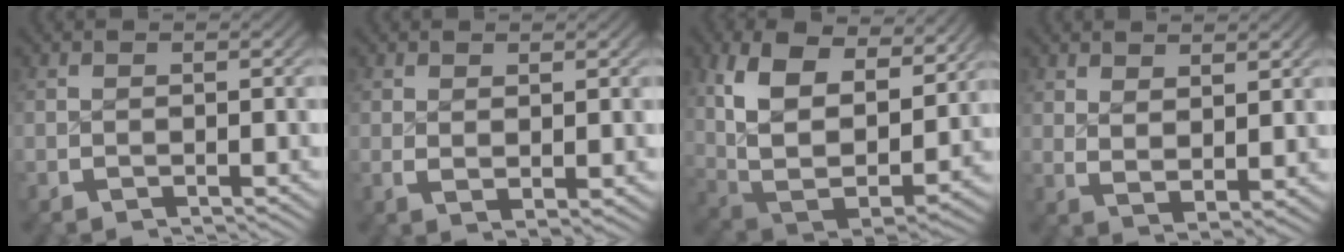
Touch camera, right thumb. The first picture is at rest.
{"total": 1.4, "force": [0.8, 0.5, 1.0], "torque": [-0.019, -0.008, 0.022]}
{"total": 13.5, "force": [0.8, 9.5, 9.6], "torque": [-0.240, -0.068, 0.040]}
{"total": 3.1, "force": [1.7, 1.5, 2.1], "torque": [-0.037, -0.013, 0.044]}